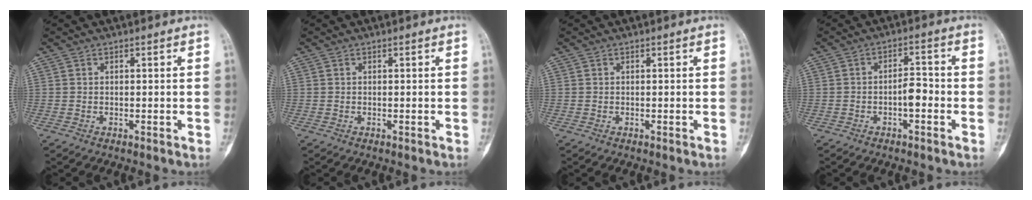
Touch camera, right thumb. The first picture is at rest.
{"total": 0.0}
{"total": 0.0}
{"total": 4.1, "force": [-1.3, 1.9, 3.4], "torque": [-0.043, 0.021, -0.025]}